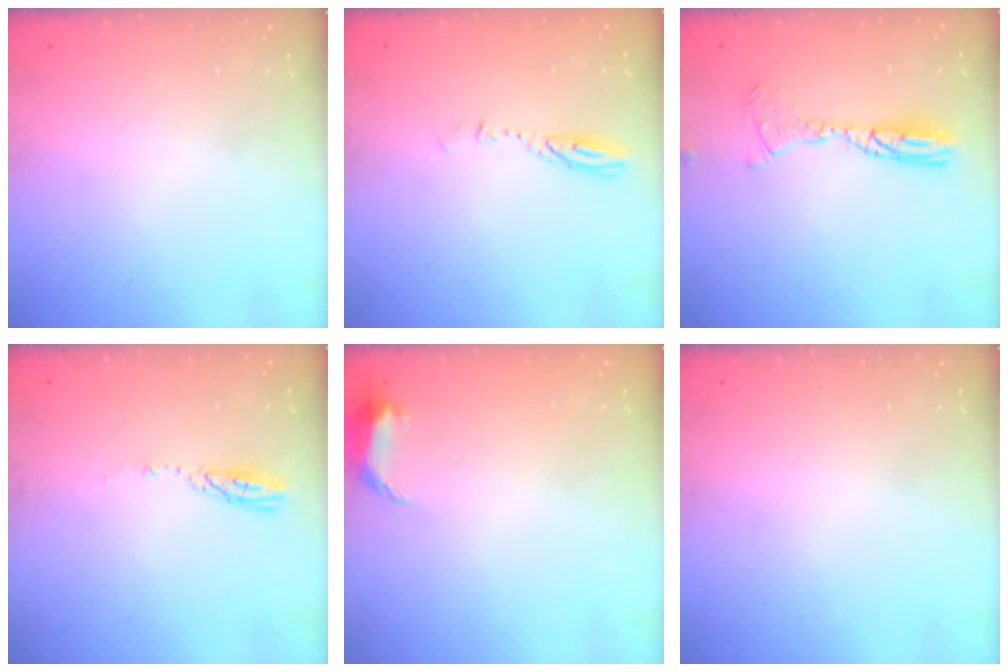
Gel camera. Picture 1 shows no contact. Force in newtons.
{"total": 5.2, "press": 5.1, "slide": 0.4}
{"total": 14.4, "press": 12.4, "slide": 7.4}
{"total": 3.5, "press": 3.5, "slide": 0.2}
{"total": 6.3, "press": 6.2, "slide": 1.2}
{"total": 0.0}